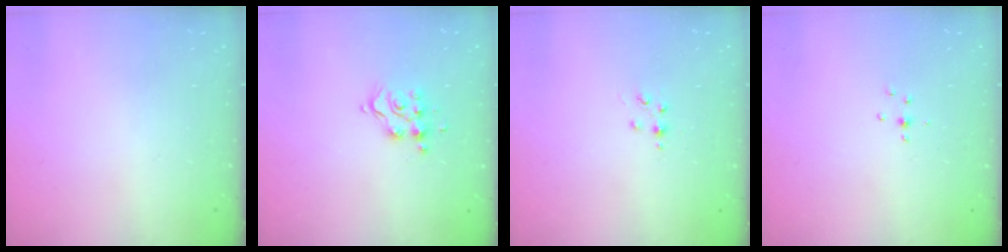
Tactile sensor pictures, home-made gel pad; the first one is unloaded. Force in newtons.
{"total": 9.8, "press": 9.8, "slide": 0.8}
{"total": 3.3, "press": 3.2, "slide": 0.5}
{"total": 3.7, "press": 3.5, "slide": 1.3}